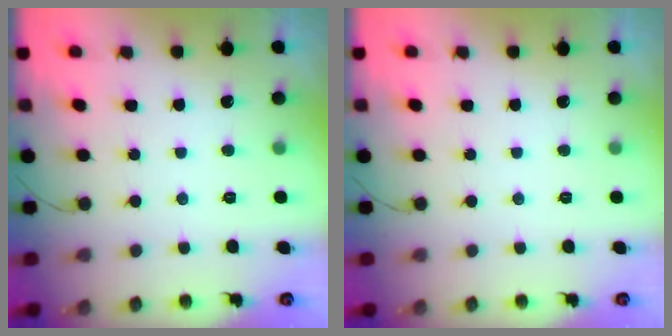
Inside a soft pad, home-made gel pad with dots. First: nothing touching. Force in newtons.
{"total": 0.0}